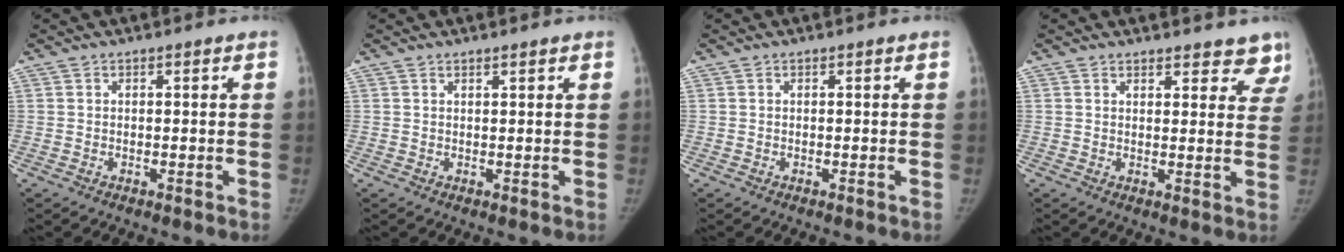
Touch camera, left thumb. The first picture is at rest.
{"total": 0.9, "force": [0.7, 0.2, 0.5], "torque": [-0.006, -0.004, 0.013]}
{"total": 0.0}
{"total": 8.4, "force": [7.6, 3.0, 1.6], "torque": [0.035, -0.032, 0.067]}